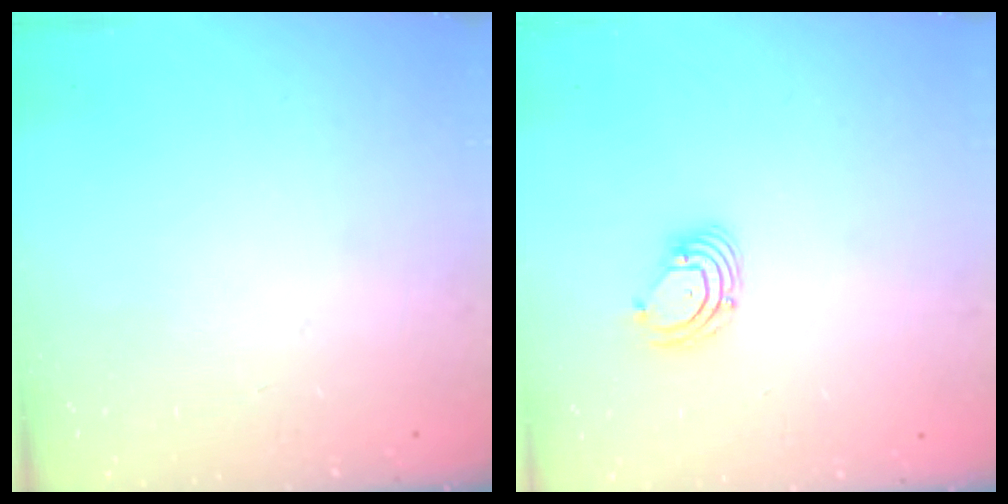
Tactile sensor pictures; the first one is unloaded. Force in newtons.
{"total": 3.7, "press": 3.7, "slide": 0.4}